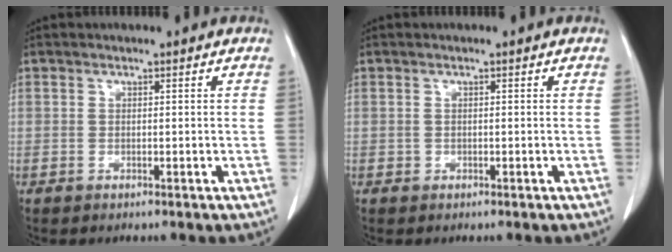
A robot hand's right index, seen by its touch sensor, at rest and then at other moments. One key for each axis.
{"total": 0.0}